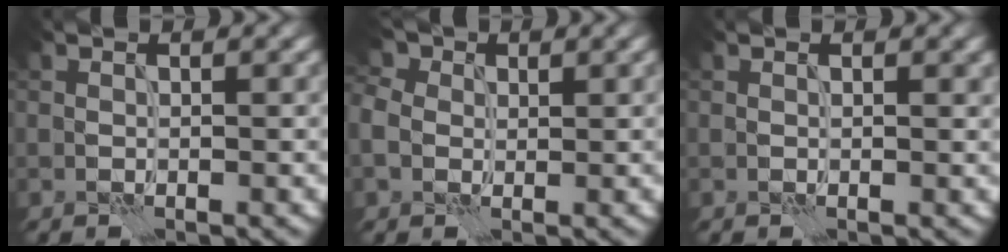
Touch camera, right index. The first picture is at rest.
{"total": 3.7, "force": [1.0, 3.2, 1.7], "torque": [-0.042, 0.012, 0.010]}
{"total": 0.8, "force": [0.4, 0.4, 0.6], "torque": [-0.001, 0.000, 0.010]}